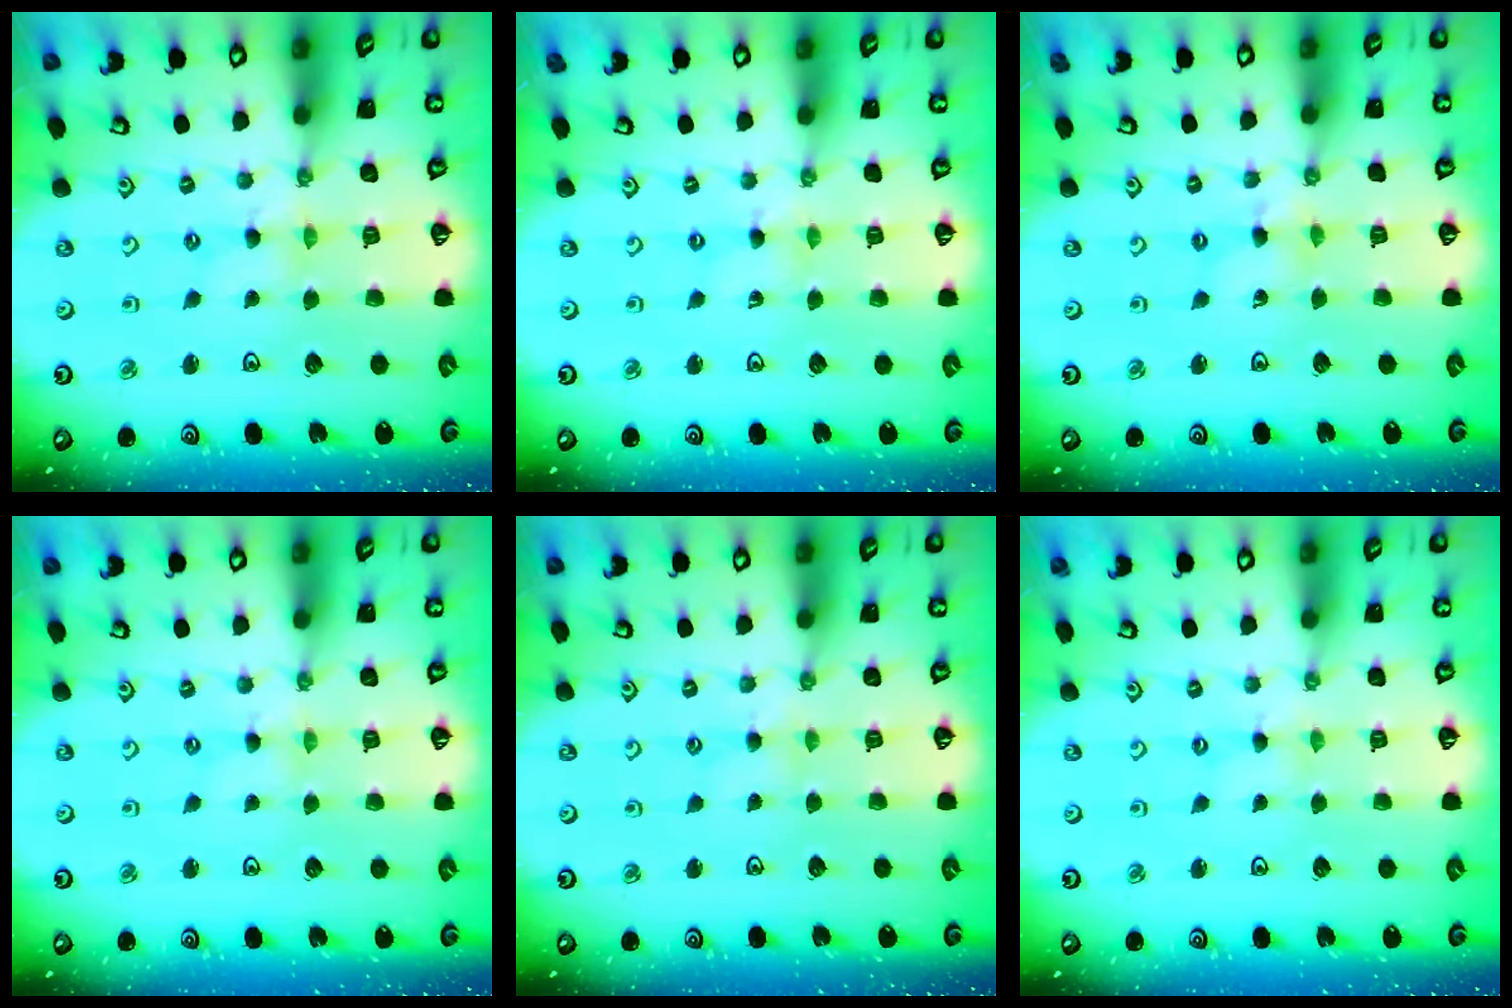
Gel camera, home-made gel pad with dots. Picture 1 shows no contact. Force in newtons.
{"total": 0.5, "press": 0.5, "slide": 0.1}
{"total": 2.0, "press": 2.0, "slide": 0.2}
{"total": 0.0}
{"total": 2.3, "press": 2.3, "slide": 0.4}
{"total": 0.0}